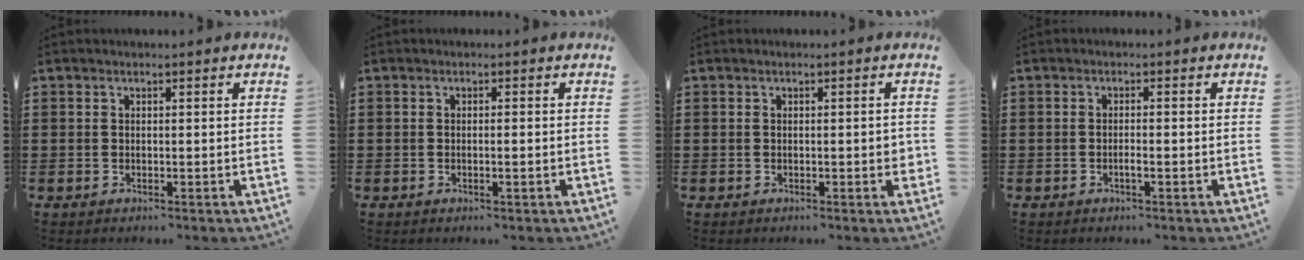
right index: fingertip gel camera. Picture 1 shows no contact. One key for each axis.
{"total": 0.8, "fx": -0.3, "fy": 0.0, "fz": 0.7, "tx": -0.012, "ty": -0.005, "tz": -0.004}
{"total": 1.3, "fx": -0.2, "fy": 0.3, "fz": 1.2, "tx": -0.021, "ty": -0.002, "tz": -0.002}
{"total": 1.3, "fx": -0.6, "fy": 0.0, "fz": 1.2, "tx": -0.020, "ty": -0.002, "tz": -0.011}